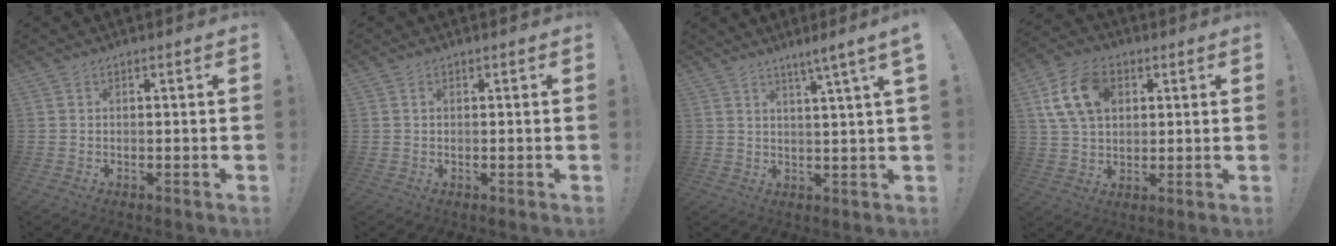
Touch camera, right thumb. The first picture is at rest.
{"total": 0.6, "force": [0.2, 0.5, 0.4], "torque": [-0.001, -0.001, 0.002]}
{"total": 5.7, "force": [3.2, -1.2, 4.6], "torque": [-0.066, -0.024, 0.046]}
{"total": 14.3, "force": [5.0, 9.8, 9.2], "torque": [-0.162, -0.005, 0.097]}